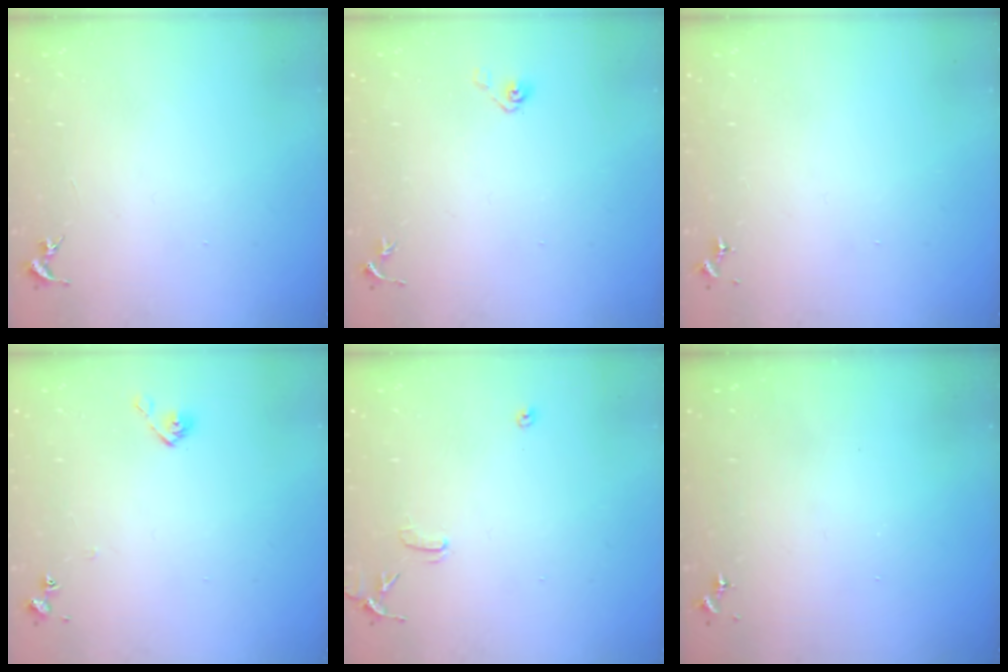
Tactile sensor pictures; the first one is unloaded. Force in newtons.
{"total": 3.8, "press": 3.2, "slide": 2.0}
{"total": 0.0}
{"total": 7.4, "press": 7.3, "slide": 0.6}
{"total": 7.9, "press": 7.9, "slide": 0.8}
{"total": 0.0}